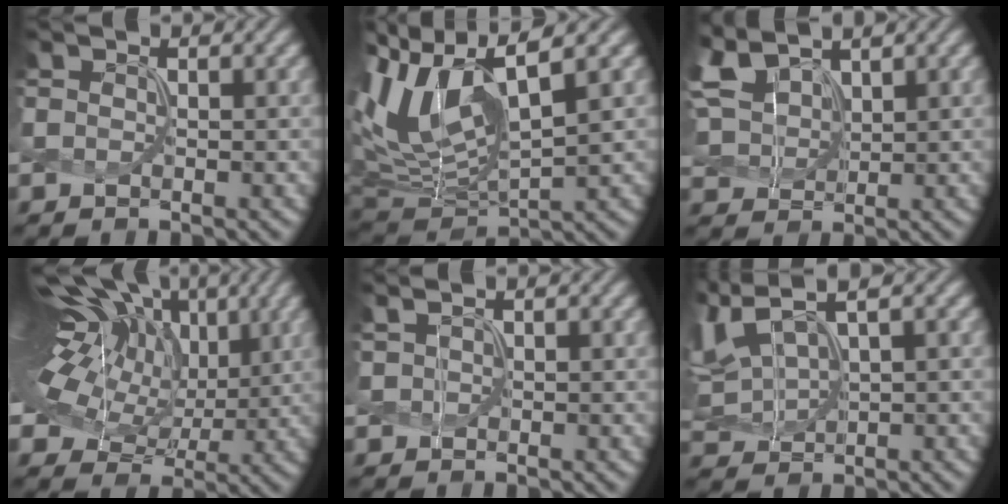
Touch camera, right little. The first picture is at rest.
{"total": 9.8, "force": [4.0, 4.2, 7.9], "torque": [-0.171, 0.008, 0.079]}
{"total": 4.8, "force": [3.1, 2.6, 2.5], "torque": [-0.077, 0.015, 0.061]}
{"total": 16.0, "force": [5.7, 9.8, 11.3], "torque": [-0.224, 0.047, 0.091]}
{"total": 0.7, "force": [0.4, 0.3, 0.4], "torque": [-0.012, 0.004, 0.009]}
{"total": 6.6, "force": [4.3, 2.4, 4.3], "torque": [-0.123, 0.028, 0.082]}